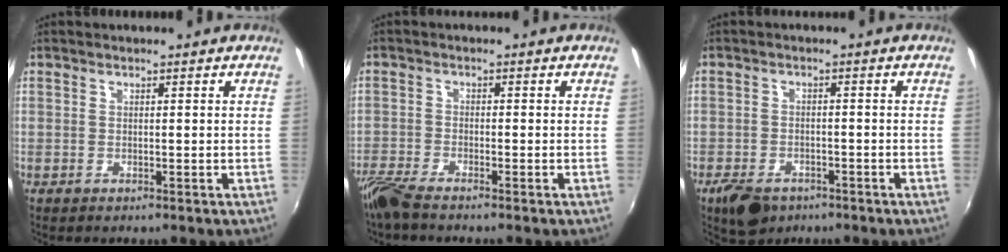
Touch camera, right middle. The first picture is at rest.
{"total": 4.9, "force": [-4.3, 0.4, 2.3], "torque": [-0.065, -0.017, -0.087]}
{"total": 6.7, "force": [-4.5, 3.8, 3.1], "torque": [-0.081, -0.010, -0.073]}